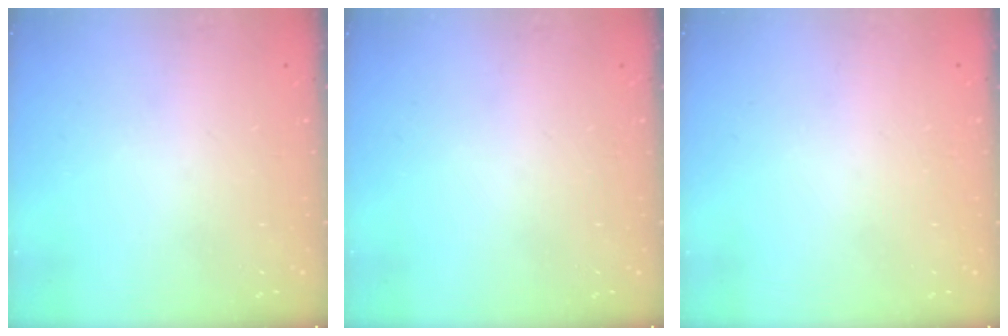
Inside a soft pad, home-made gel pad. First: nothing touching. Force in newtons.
{"total": 0.0}
{"total": 1.9, "press": 1.9, "slide": 0.1}